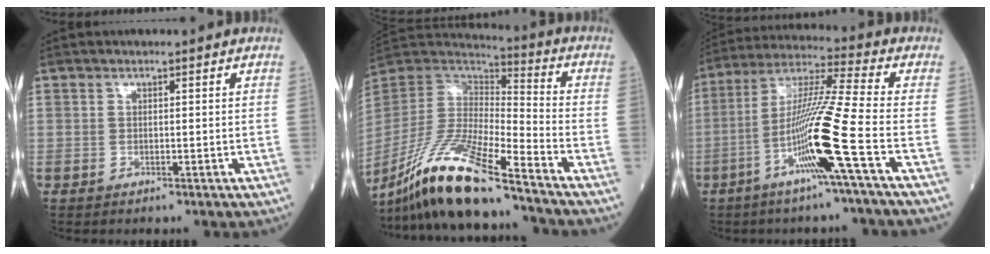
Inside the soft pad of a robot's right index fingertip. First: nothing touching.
{"total": 17.2, "force": [-13.0, 1.3, 11.1], "torque": [-0.238, -0.025, -0.245]}
{"total": 13.8, "force": [-5.1, -2.3, 12.6], "torque": [-0.246, -0.009, -0.100]}